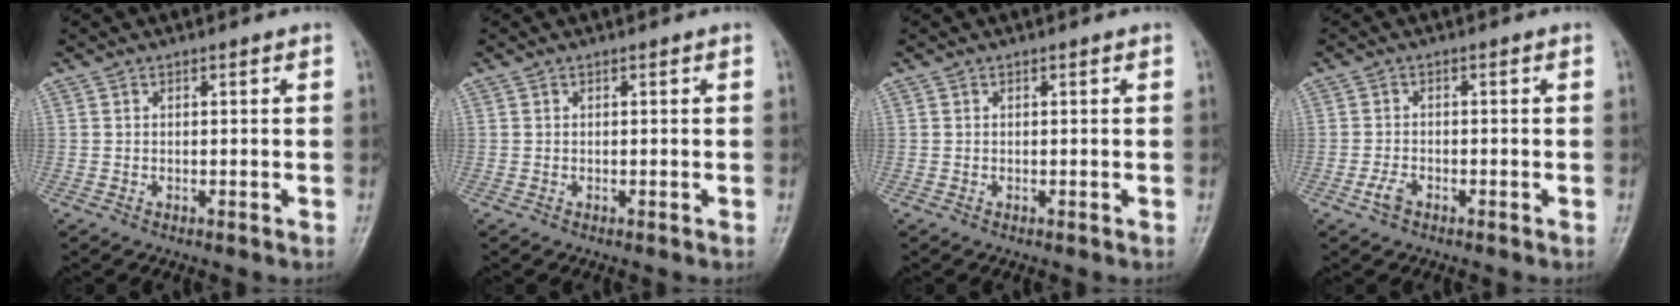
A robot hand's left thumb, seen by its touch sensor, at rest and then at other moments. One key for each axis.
{"total": 0.0}
{"total": 0.0}
{"total": 2.3, "fx": -1.3, "fy": 1.3, "fz": 1.4, "tx": -0.033, "ty": 0.006, "tz": -0.027}